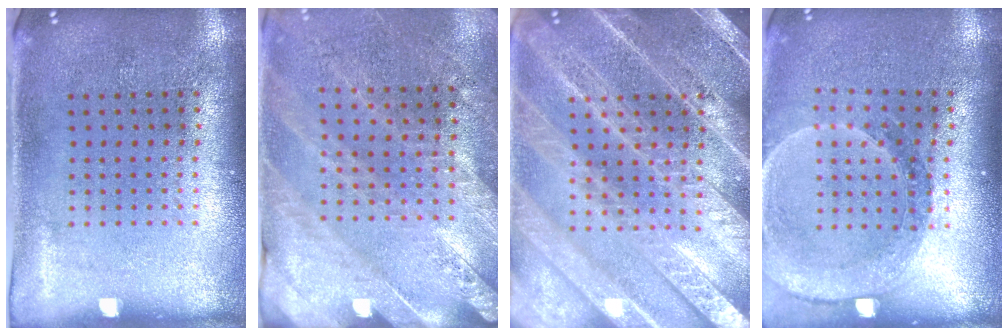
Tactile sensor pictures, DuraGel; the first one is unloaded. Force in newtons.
{"total": 2.4, "press": 2.4, "slide": 0.6}
{"total": 6.0, "press": 6.0, "slide": 0.7}
{"total": 1.5, "press": 1.5, "slide": 0.2}